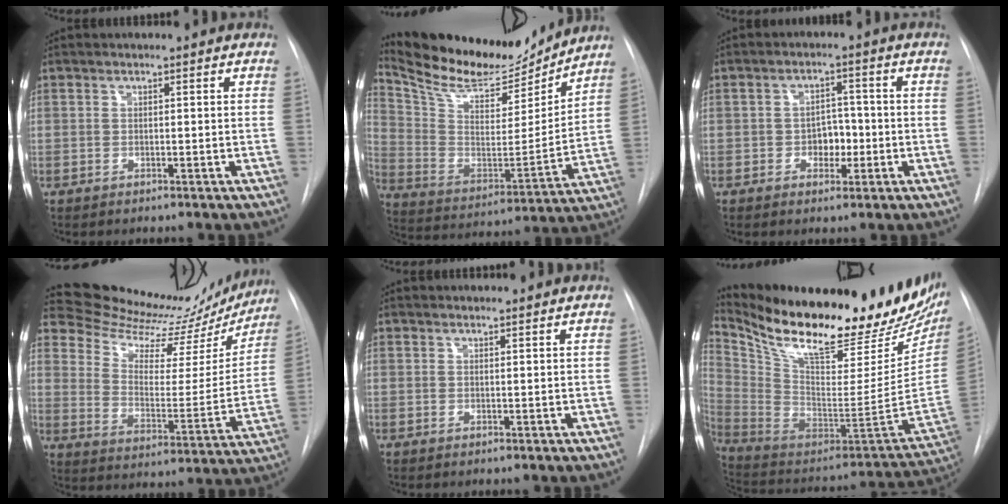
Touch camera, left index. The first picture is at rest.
{"total": 18.2, "force": [17.0, 3.9, 5.1], "torque": [-0.104, -0.021, 0.284]}
{"total": 4.0, "force": [-1.1, 2.8, 2.7], "torque": [-0.035, 0.009, -0.014]}
{"total": 21.7, "force": [21.0, 4.5, 3.6], "torque": [-0.052, -0.068, 0.275]}
{"total": 1.8, "force": [1.8, 0.3, 0.1], "torque": [-0.010, 0.013, 0.025]}
{"total": 32.2, "force": [25.5, 8.3, 17.9], "torque": [-0.304, -0.050, 0.373]}